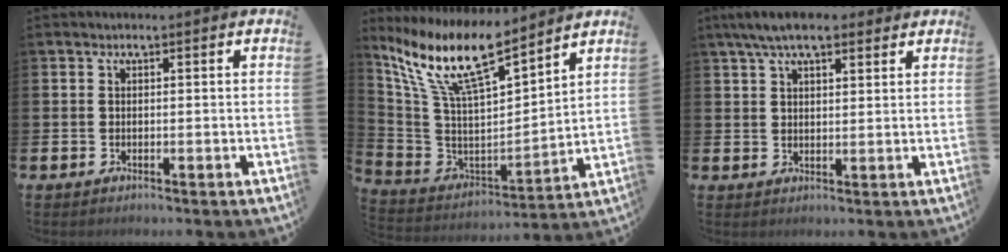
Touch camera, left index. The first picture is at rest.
{"total": 12.5, "force": [9.9, 2.7, 7.1], "torque": [-0.182, -0.056, 0.174]}
{"total": 6.0, "force": [5.0, 1.9, 2.9], "torque": [-0.069, -0.006, 0.092]}